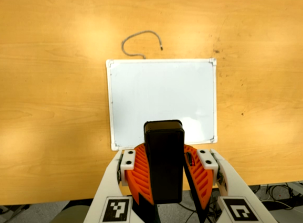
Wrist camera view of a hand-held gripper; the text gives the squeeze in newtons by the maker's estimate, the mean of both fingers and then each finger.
{"total": 10.0, "left": 10.0, "right": 10.0}